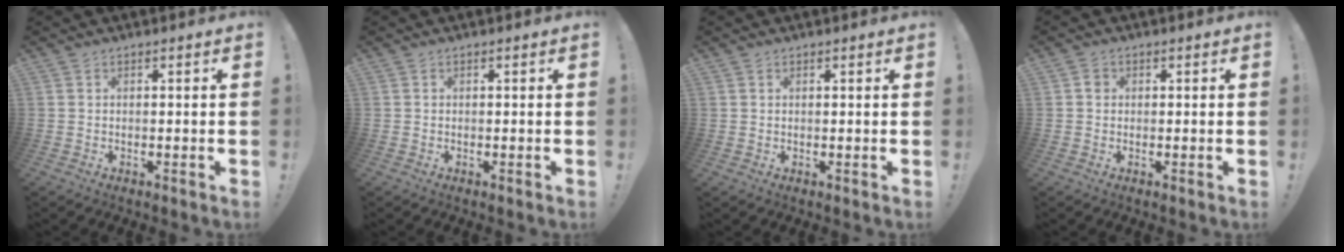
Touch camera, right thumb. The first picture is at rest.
{"total": 0.0}
{"total": 1.1, "force": [0.6, 1.0, -0.1], "torque": [0.005, -0.004, 0.011]}
{"total": 1.7, "force": [0.0, 1.5, 0.8], "torque": [-0.007, 0.002, -0.001]}